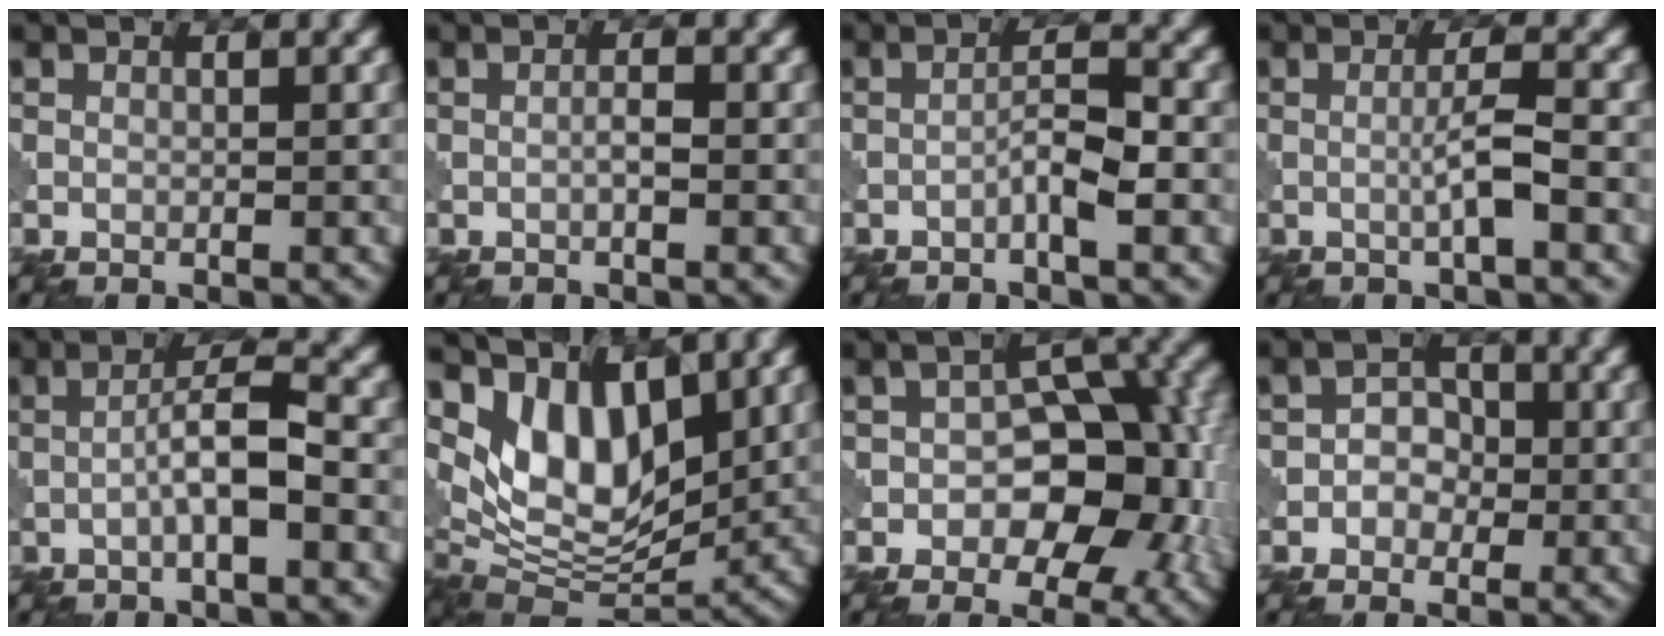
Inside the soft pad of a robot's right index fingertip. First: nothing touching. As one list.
[{"total": 1.0, "force": [-0.3, 0.1, 0.9], "torque": [-0.017, 0.002, -0.007]}, {"total": 2.8, "force": [-1.3, 0.2, 2.5], "torque": [-0.043, 0.011, -0.028]}, {"total": 2.6, "force": [-0.6, 0.0, 2.5], "torque": [-0.046, 0.006, -0.016]}, {"total": 4.2, "force": [-1.1, 0.6, 4.0], "torque": [-0.067, 0.014, -0.026]}, {"total": 7.6, "force": [3.4, 4.1, 5.4], "torque": [-0.102, -0.020, 0.061]}, {"total": 10.2, "force": [-1.6, 6.2, 7.8], "torque": [-0.084, 0.009, -0.029]}, {"total": 2.4, "force": [-0.4, 2.0, 1.2], "torque": [0.000, 0.003, -0.018]}]